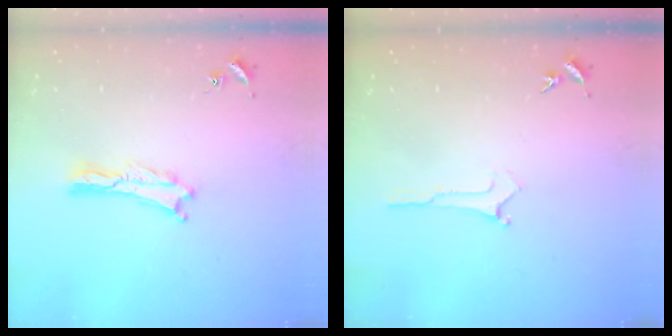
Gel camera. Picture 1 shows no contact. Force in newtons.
{"total": 0.0}